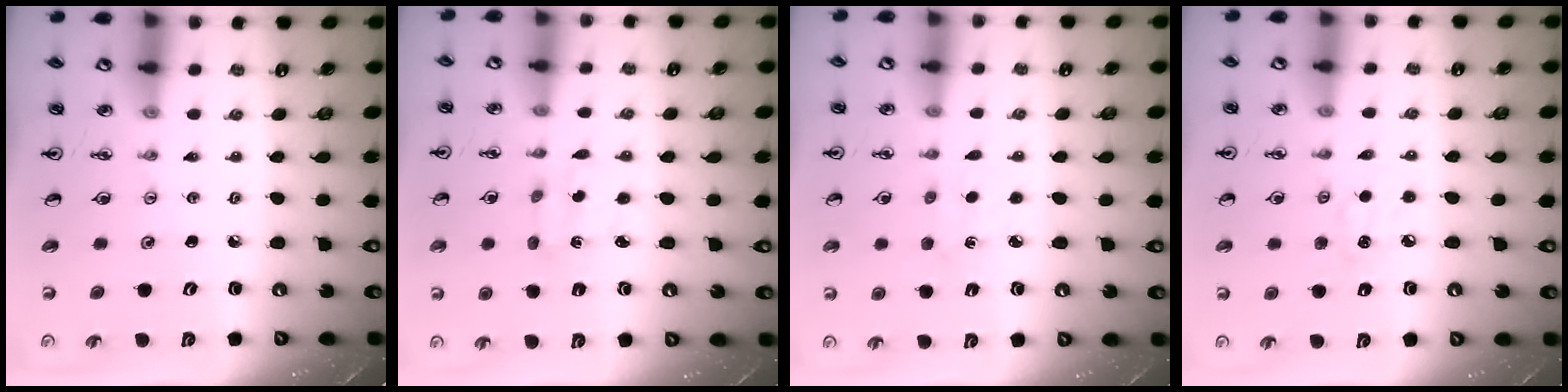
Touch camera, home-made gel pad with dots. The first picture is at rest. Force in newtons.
{"total": 2.4, "press": 2.4, "slide": 0.6}
{"total": 2.6, "press": 2.6, "slide": 0.4}
{"total": 5.9, "press": 5.8, "slide": 0.7}